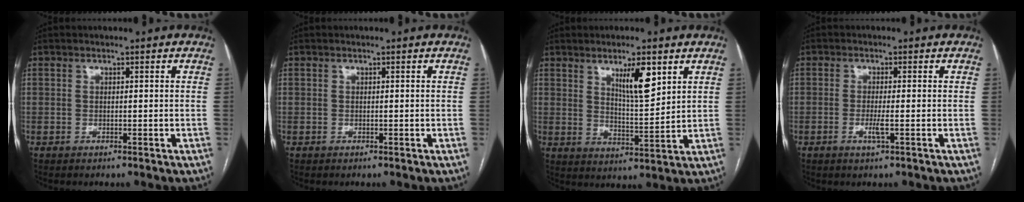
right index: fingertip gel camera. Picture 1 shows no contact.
{"total": 0.0}
{"total": 7.4, "force": [4.0, 1.4, 6.1], "torque": [-0.104, -0.008, 0.070]}
{"total": 2.3, "force": [-0.7, 0.0, 2.1], "torque": [-0.044, -0.005, -0.014]}